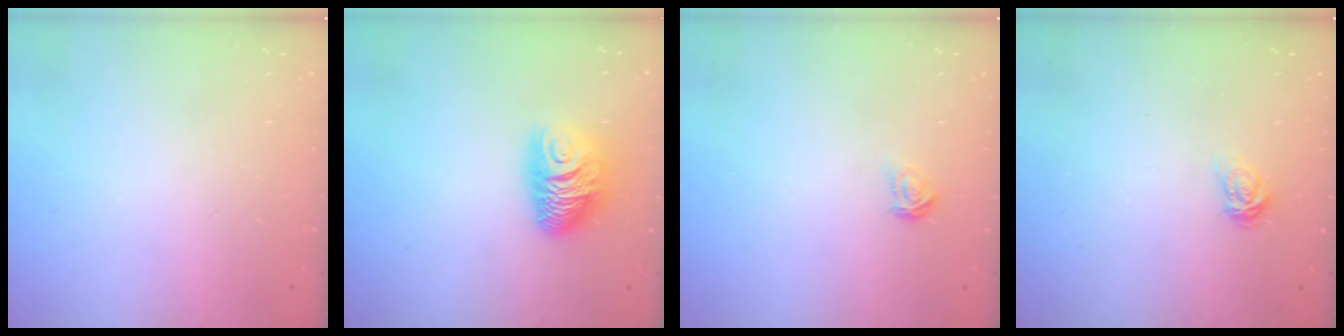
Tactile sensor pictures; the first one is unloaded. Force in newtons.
{"total": 10.2, "press": 10.2, "slide": 0.6}
{"total": 1.8, "press": 1.7, "slide": 0.2}
{"total": 4.5, "press": 4.5, "slide": 0.6}